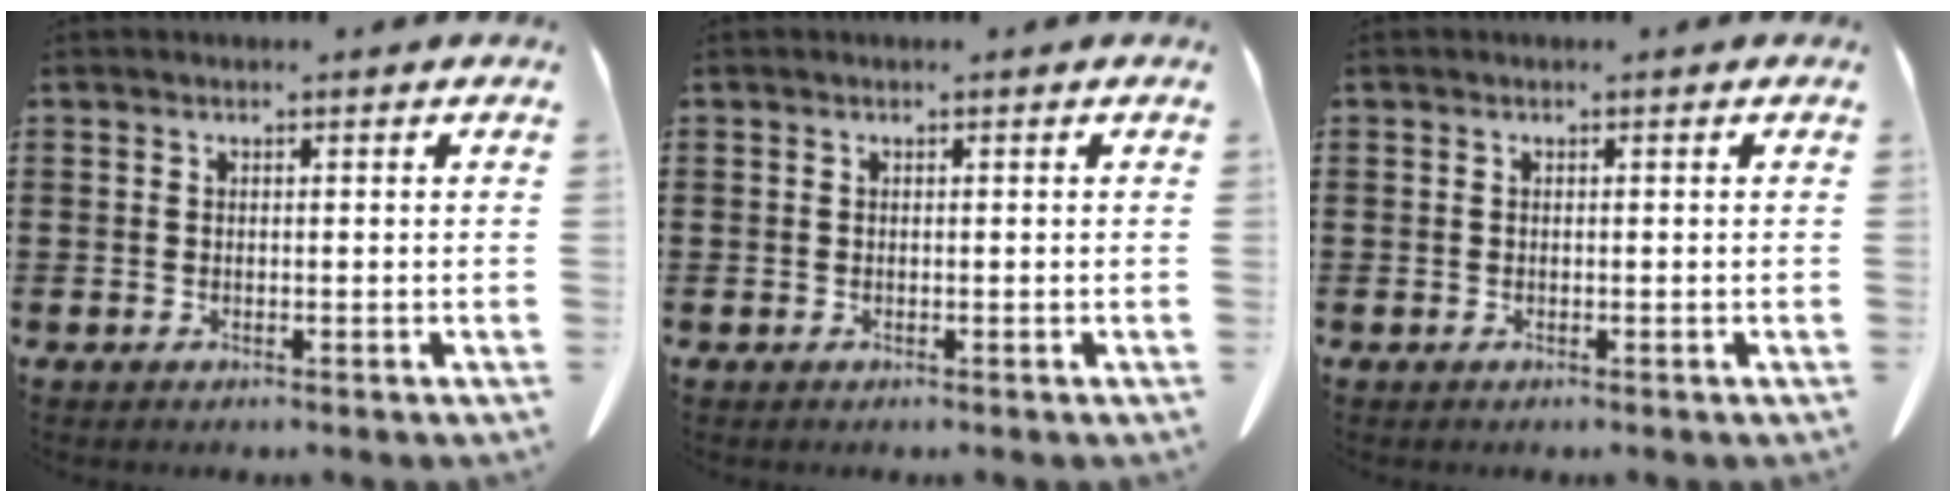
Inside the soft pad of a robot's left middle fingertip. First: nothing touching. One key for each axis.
{"total": 0.0}
{"total": 0.0}